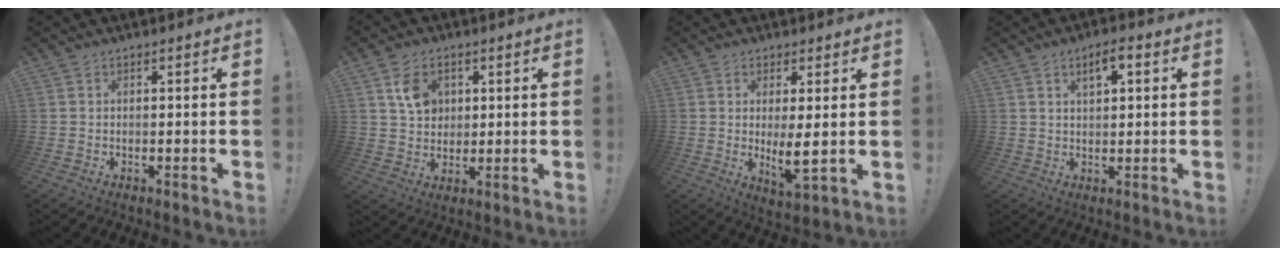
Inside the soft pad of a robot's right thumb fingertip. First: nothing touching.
{"total": 8.1, "force": [3.3, 6.2, 4.0], "torque": [-0.044, -0.008, 0.060]}
{"total": 6.8, "force": [1.0, 1.6, 6.6], "torque": [-0.098, -0.030, 0.018]}
{"total": 4.8, "force": [2.2, 1.9, 3.8], "torque": [-0.049, -0.008, 0.032]}